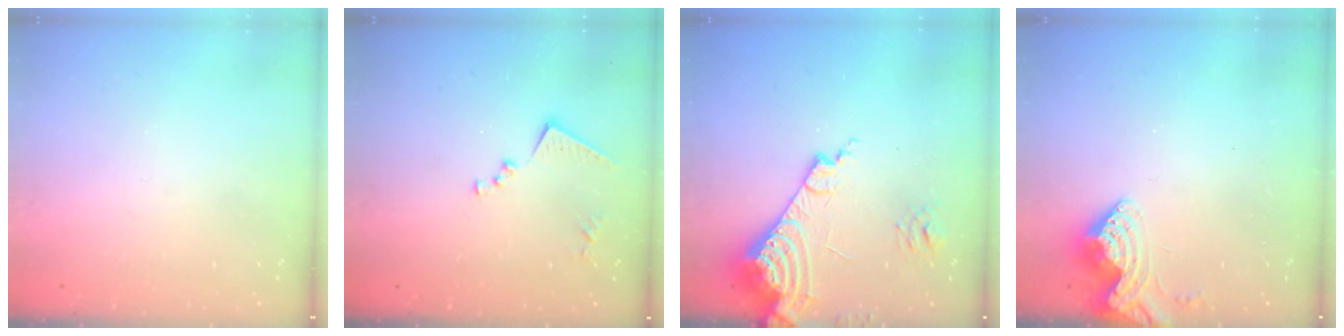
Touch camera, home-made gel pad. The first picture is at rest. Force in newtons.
{"total": 10.1, "press": 10.1, "slide": 0.6}
{"total": 16.3, "press": 16.1, "slide": 2.2}
{"total": 7.8, "press": 7.7, "slide": 0.8}